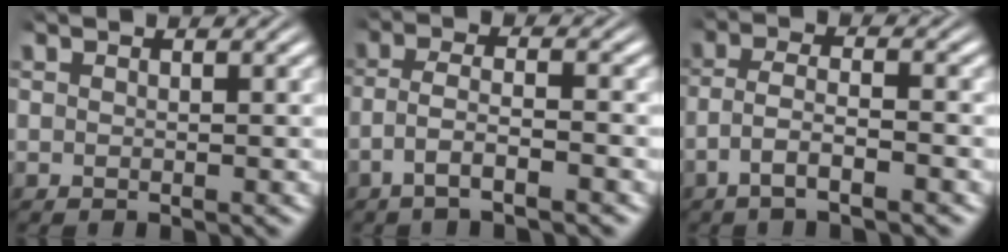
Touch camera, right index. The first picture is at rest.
{"total": 3.8, "force": [-2.3, 1.2, 2.7], "torque": [-0.056, -0.013, -0.037]}
{"total": 3.8, "force": [-2.1, 1.4, 2.7], "torque": [-0.057, -0.013, -0.035]}